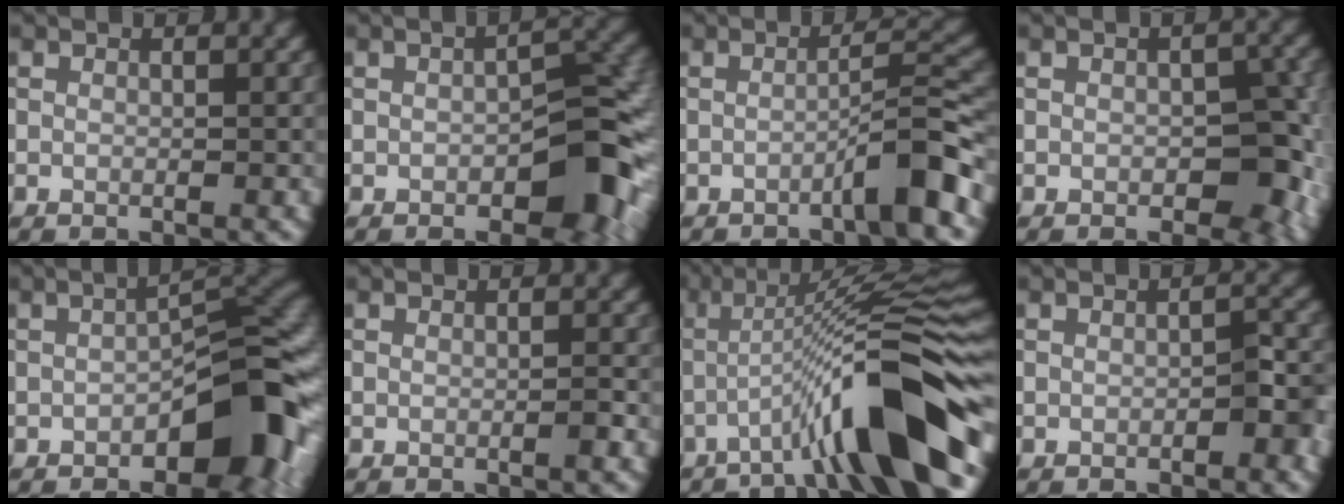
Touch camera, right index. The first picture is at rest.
{"total": 7.1, "force": [-2.1, 3.3, 5.9], "torque": [-0.066, 0.010, -0.033]}
{"total": 4.3, "force": [-2.2, 0.3, 3.7], "torque": [-0.051, 0.021, -0.047]}
{"total": 5.5, "force": [-0.8, 3.1, 4.4], "torque": [-0.046, -0.005, -0.010]}
{"total": 8.6, "force": [-3.2, 3.6, 7.1], "torque": [-0.076, 0.021, -0.058]}
{"total": 0.6, "force": [-0.3, 0.0, 0.6], "torque": [-0.009, 0.003, -0.006]}
{"total": 10.9, "force": [-4.6, 1.4, 9.8], "torque": [-0.141, 0.024, -0.080]}
{"total": 2.2, "force": [-0.8, 0.6, 2.0], "torque": [-0.028, 0.007, -0.012]}